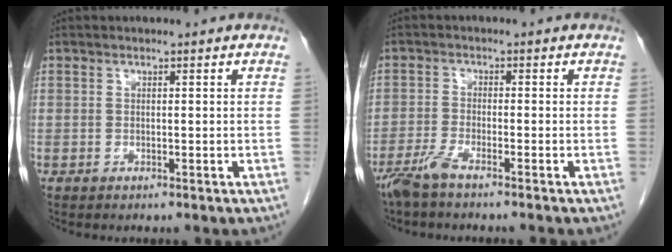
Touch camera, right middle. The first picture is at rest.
{"total": 3.6, "force": [-2.9, -0.3, 2.1], "torque": [-0.048, -0.007, -0.065]}